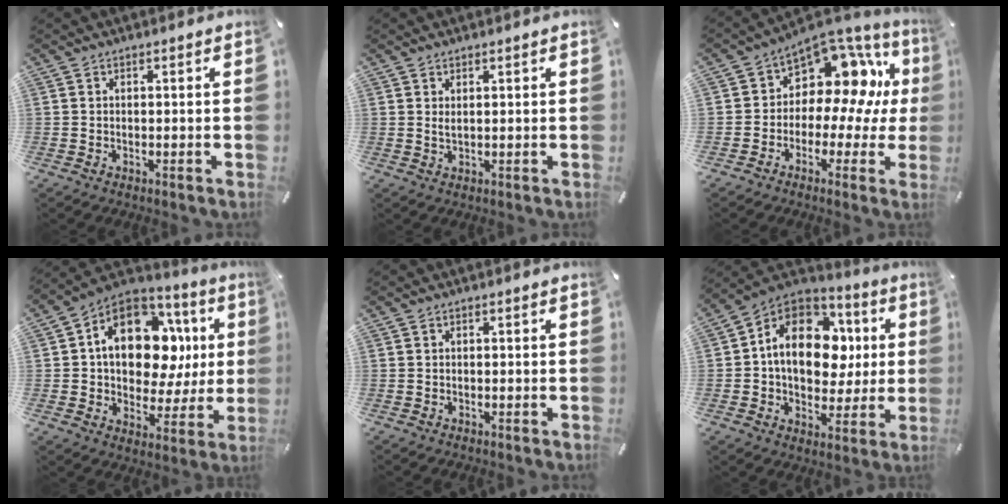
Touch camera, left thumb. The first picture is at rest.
{"total": 1.3, "force": [0.7, 0.3, 1.1], "torque": [-0.022, 0.000, 0.012]}
{"total": 12.0, "force": [4.4, 8.6, 7.1], "torque": [-0.108, -0.044, 0.078]}
{"total": 18.2, "force": [4.1, 12.4, 12.7], "torque": [-0.208, -0.020, 0.071]}
{"total": 0.0}
{"total": 16.4, "force": [1.8, 12.4, 10.6], "torque": [-0.186, 0.001, 0.034]}